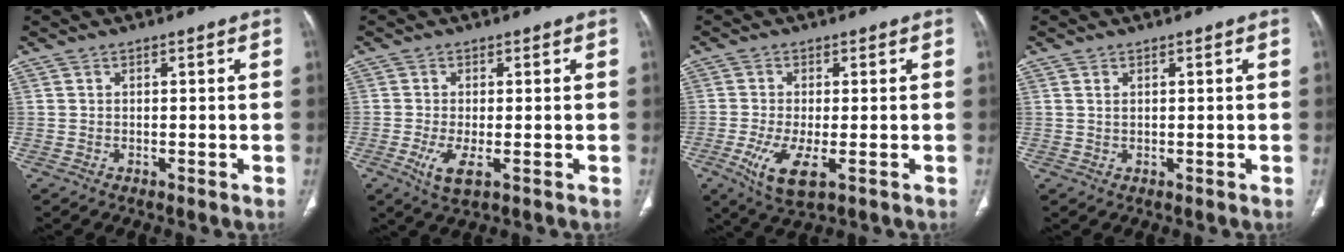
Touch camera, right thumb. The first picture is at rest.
{"total": 4.8, "force": [-1.6, 1.5, 4.3], "torque": [-0.092, -0.013, -0.026]}
{"total": 7.6, "force": [-2.5, 2.5, 6.8], "torque": [-0.143, -0.018, -0.041]}
{"total": 0.9, "force": [0.5, 0.4, 0.7], "torque": [-0.015, 0.002, 0.012]}